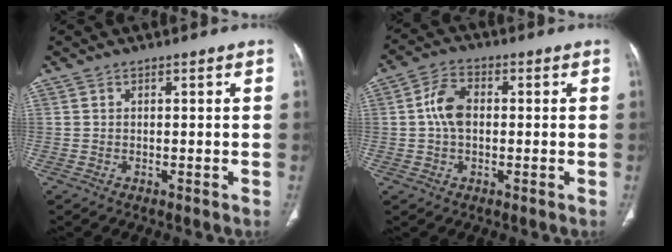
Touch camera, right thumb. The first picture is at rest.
{"total": 6.3, "force": [0.2, 4.1, 4.7], "torque": [-0.090, 0.014, -0.001]}